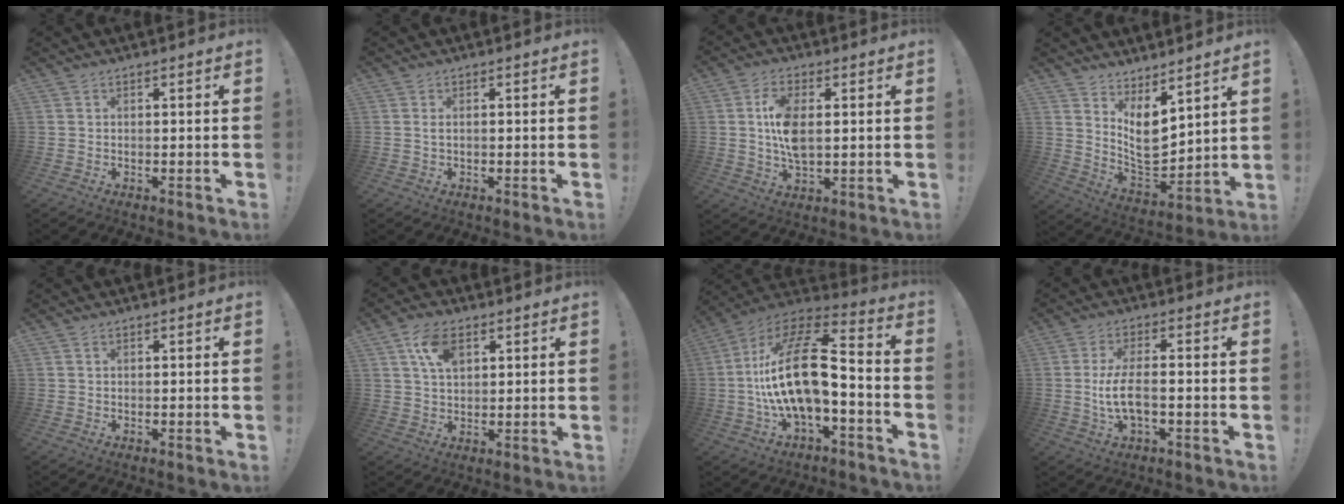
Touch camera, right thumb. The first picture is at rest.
{"total": 1.1, "force": [0.0, 0.1, 1.0], "torque": [-0.028, 0.005, 0.000]}
{"total": 9.8, "force": [1.1, 5.0, 8.3], "torque": [-0.155, -0.007, 0.016]}
{"total": 10.8, "force": [5.5, 6.0, 7.2], "torque": [-0.102, -0.062, 0.105]}
{"total": 0.6, "force": [0.2, 0.5, -0.3], "torque": [0.004, 0.003, 0.004]}
{"total": 8.6, "force": [3.9, 5.3, 5.5], "torque": [-0.092, -0.002, 0.073]}
{"total": 21.9, "force": [-1.8, 9.0, 19.9], "torque": [-0.382, 0.014, -0.032]}
{"total": 8.3, "force": [-1.6, 2.5, 7.8], "torque": [-0.161, 0.000, -0.027]}